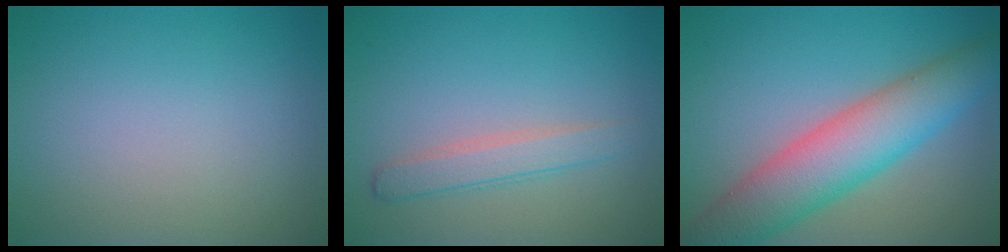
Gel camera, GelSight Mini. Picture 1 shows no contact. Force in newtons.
{"total": 2.2, "press": 2.2, "slide": 0.1}
{"total": 8.0, "press": 8.0, "slide": 0.3}